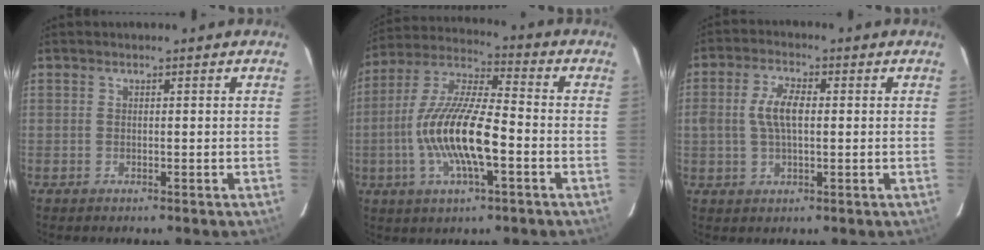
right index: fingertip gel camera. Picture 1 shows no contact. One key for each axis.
{"total": 16.1, "fx": -4.0, "fy": 4.3, "fz": 15.0, "tx": -0.299, "ty": -0.002, "tz": -0.080}
{"total": 6.3, "fx": 0.4, "fy": 2.9, "fz": 5.5, "tx": -0.107, "ty": 0.009, "tz": 0.009}